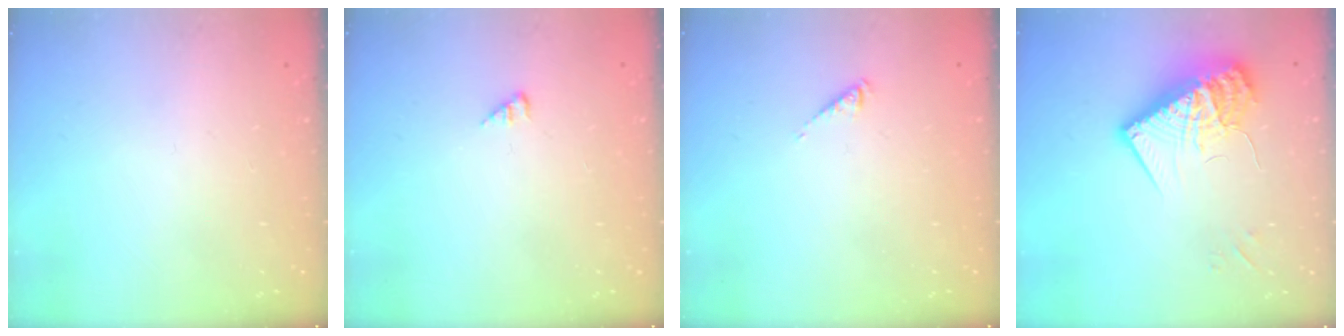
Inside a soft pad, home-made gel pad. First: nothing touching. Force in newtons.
{"total": 1.0, "press": 1.0, "slide": 0.2}
{"total": 0.8, "press": 0.8, "slide": 0.1}
{"total": 20.3, "press": 20.2, "slide": 1.7}